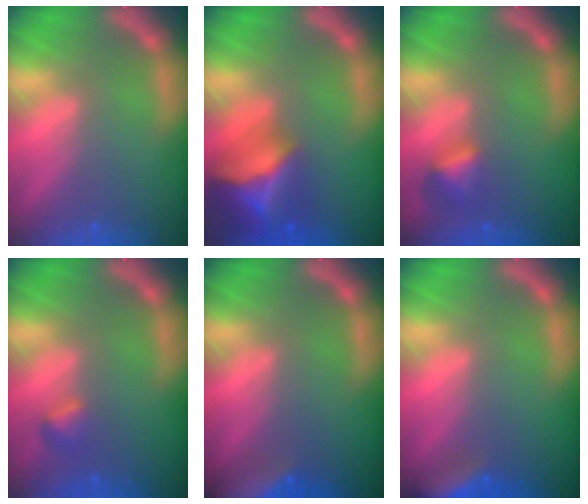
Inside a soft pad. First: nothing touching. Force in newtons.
{"total": 10.0}
{"total": 2.4}
{"total": 1.4}
{"total": 8.5}
{"total": 5.5}